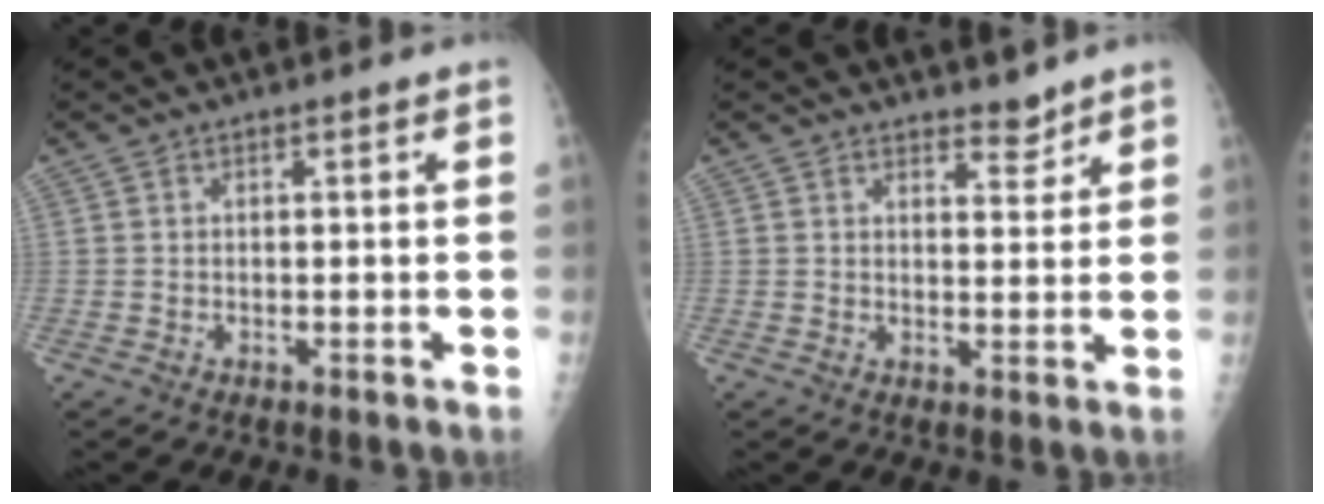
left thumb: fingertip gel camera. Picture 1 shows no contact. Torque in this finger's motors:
{"motor_torque": [0.16, 0.27, -0.28, -0.05, 0.02]}